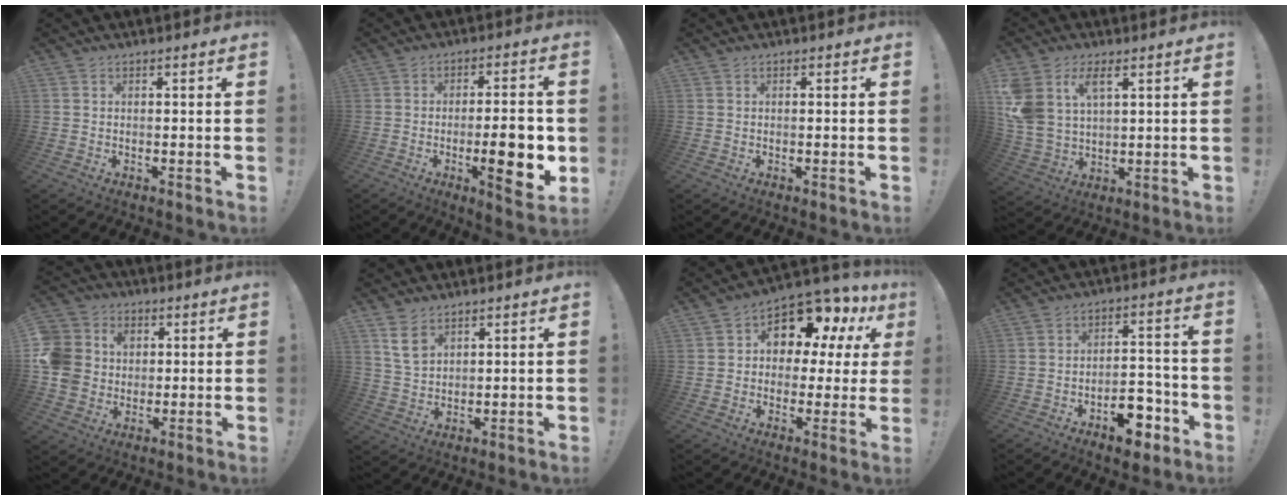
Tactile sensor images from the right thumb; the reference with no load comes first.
{"total": 14.4, "force": [-3.2, 4.1, 13.4], "torque": [-0.174, 0.000, -0.044]}
{"total": 0.0}
{"total": 10.1, "force": [5.0, 6.0, 6.4], "torque": [-0.151, -0.016, 0.098]}
{"total": 11.9, "force": [1.1, 10.9, 4.5], "torque": [-0.093, 0.004, 0.027]}
{"total": 6.9, "force": [4.2, 4.1, 3.7], "torque": [-0.058, -0.014, 0.080]}
{"total": 10.4, "force": [6.5, 6.1, 5.5], "torque": [-0.083, -0.056, 0.111]}
{"total": 10.9, "force": [-6.4, 5.9, 6.5], "torque": [-0.064, 0.061, -0.105]}